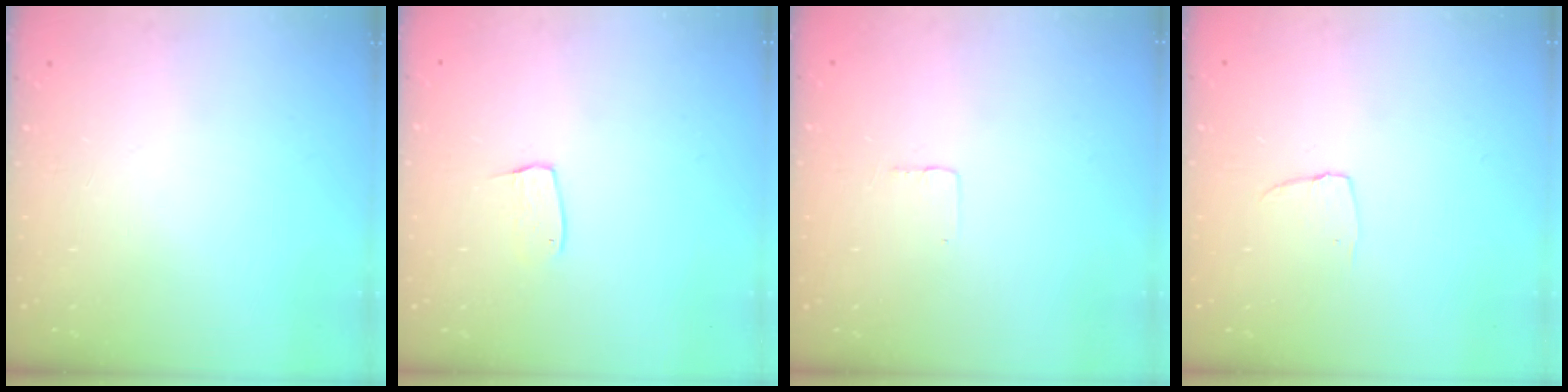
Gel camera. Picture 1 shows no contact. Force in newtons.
{"total": 5.6, "press": 5.6, "slide": 0.3}
{"total": 1.9, "press": 1.9, "slide": 0.1}
{"total": 3.5, "press": 3.5, "slide": 0.3}